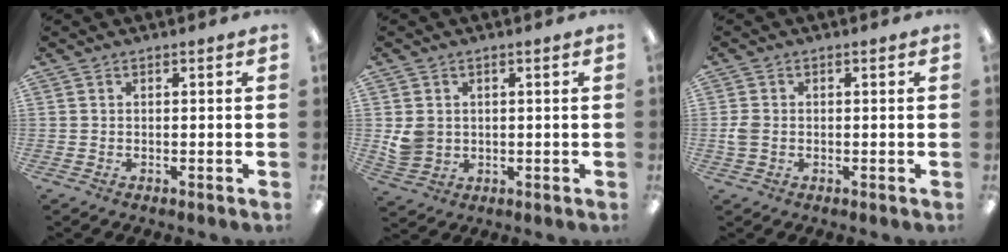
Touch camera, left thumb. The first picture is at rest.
{"total": 4.6, "force": [0.8, 4.3, 1.6], "torque": [-0.018, 0.004, 0.017]}
{"total": 2.7, "force": [-0.4, 2.1, 1.6], "torque": [-0.027, 0.004, -0.006]}